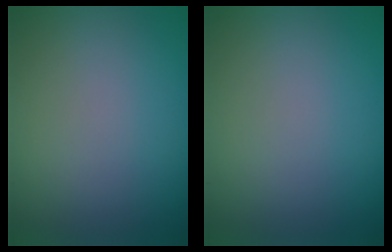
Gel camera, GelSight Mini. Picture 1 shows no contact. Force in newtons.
{"total": 0.0}